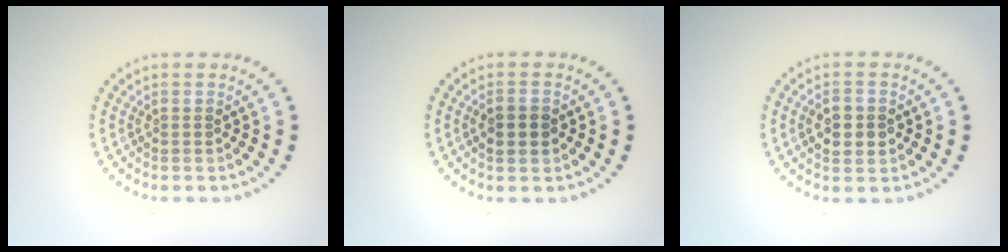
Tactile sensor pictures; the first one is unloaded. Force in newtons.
{"total": 2.1, "press": 2.1, "slide": 0.1}
{"total": 3.0, "press": 3.0, "slide": 0.0}